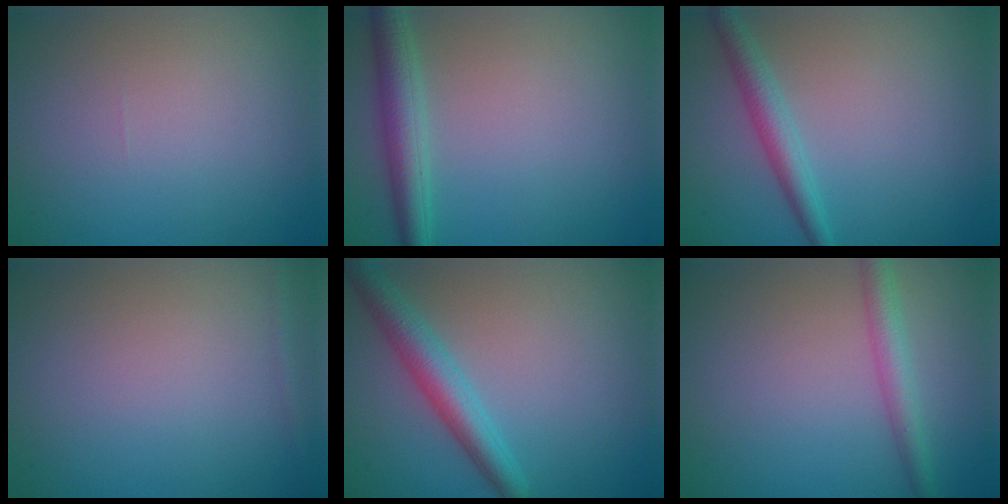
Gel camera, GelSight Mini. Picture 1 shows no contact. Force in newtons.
{"total": 3.6, "press": 3.6, "slide": 0.1}
{"total": 2.6, "press": 2.6, "slide": 0.1}
{"total": 0.8, "press": 0.8, "slide": 0.0}
{"total": 3.9, "press": 3.9, "slide": 0.1}
{"total": 3.0, "press": 3.0, "slide": 0.1}